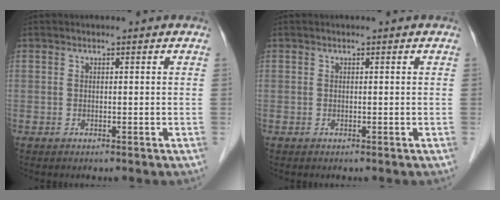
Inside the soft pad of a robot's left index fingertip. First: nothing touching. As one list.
[{"total": 0.0}]